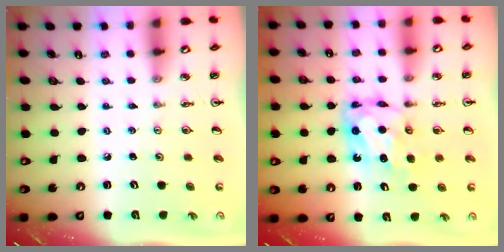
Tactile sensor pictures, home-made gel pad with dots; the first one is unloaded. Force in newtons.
{"total": 7.8, "press": 7.7, "slide": 0.7}